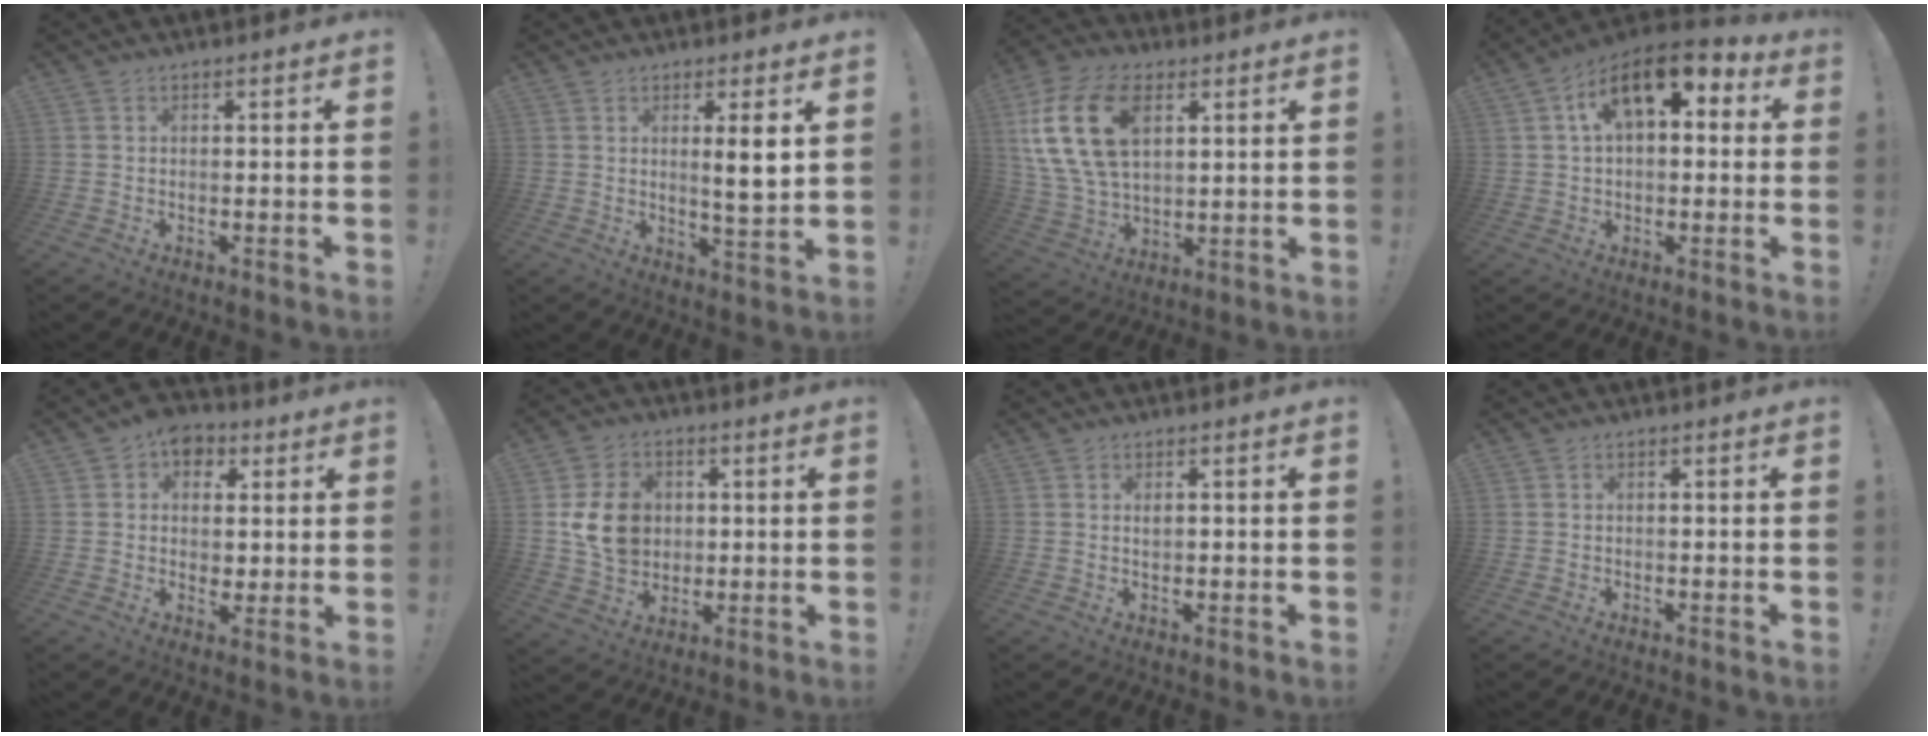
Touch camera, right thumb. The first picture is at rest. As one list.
[{"total": 6.3, "force": [2.1, 0.3, 5.9], "torque": [-0.084, -0.019, 0.025]}, {"total": 20.2, "force": [7.1, 12.7, 14.0], "torque": [-0.277, -0.020, 0.125]}, {"total": 13.8, "force": [5.7, 7.1, 10.3], "torque": [-0.157, -0.014, 0.100]}, {"total": 8.5, "force": [2.7, 7.5, 2.8], "torque": [-0.027, -0.008, 0.058]}, {"total": 12.7, "force": [1.4, 10.7, 6.7], "torque": [-0.106, 0.003, 0.032]}, {"total": 1.4, "force": [0.2, 1.0, 1.0], "torque": [-0.005, -0.002, 0.000]}, {"total": 0.7, "force": [-0.5, 0.5, 0.2], "torque": [-0.001, 0.002, -0.009]}]